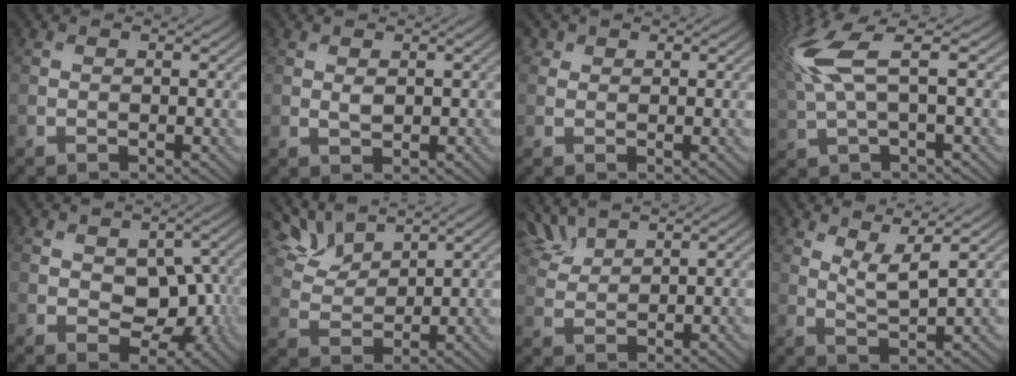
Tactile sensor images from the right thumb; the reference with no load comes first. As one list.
[{"total": 1.1, "force": [0.3, 0.6, 0.9], "torque": [-0.014, -0.005, 0.010]}, {"total": 1.2, "force": [0.8, 0.9, 0.1], "torque": [0.004, 0.000, 0.011]}, {"total": 7.9, "force": [2.5, 1.8, 7.3], "torque": [-0.176, 0.020, 0.049]}, {"total": 6.2, "force": [-0.1, 4.3, 4.5], "torque": [-0.069, -0.011, 0.003]}, {"total": 6.8, "force": [5.4, 2.3, 3.4], "torque": [-0.077, 0.008, 0.104]}, {"total": 4.2, "force": [3.6, 1.1, 1.8], "torque": [-0.053, 0.011, 0.078]}, {"total": 4.6, "force": [3.3, 0.7, 3.1], "torque": [-0.067, -0.008, 0.069]}]